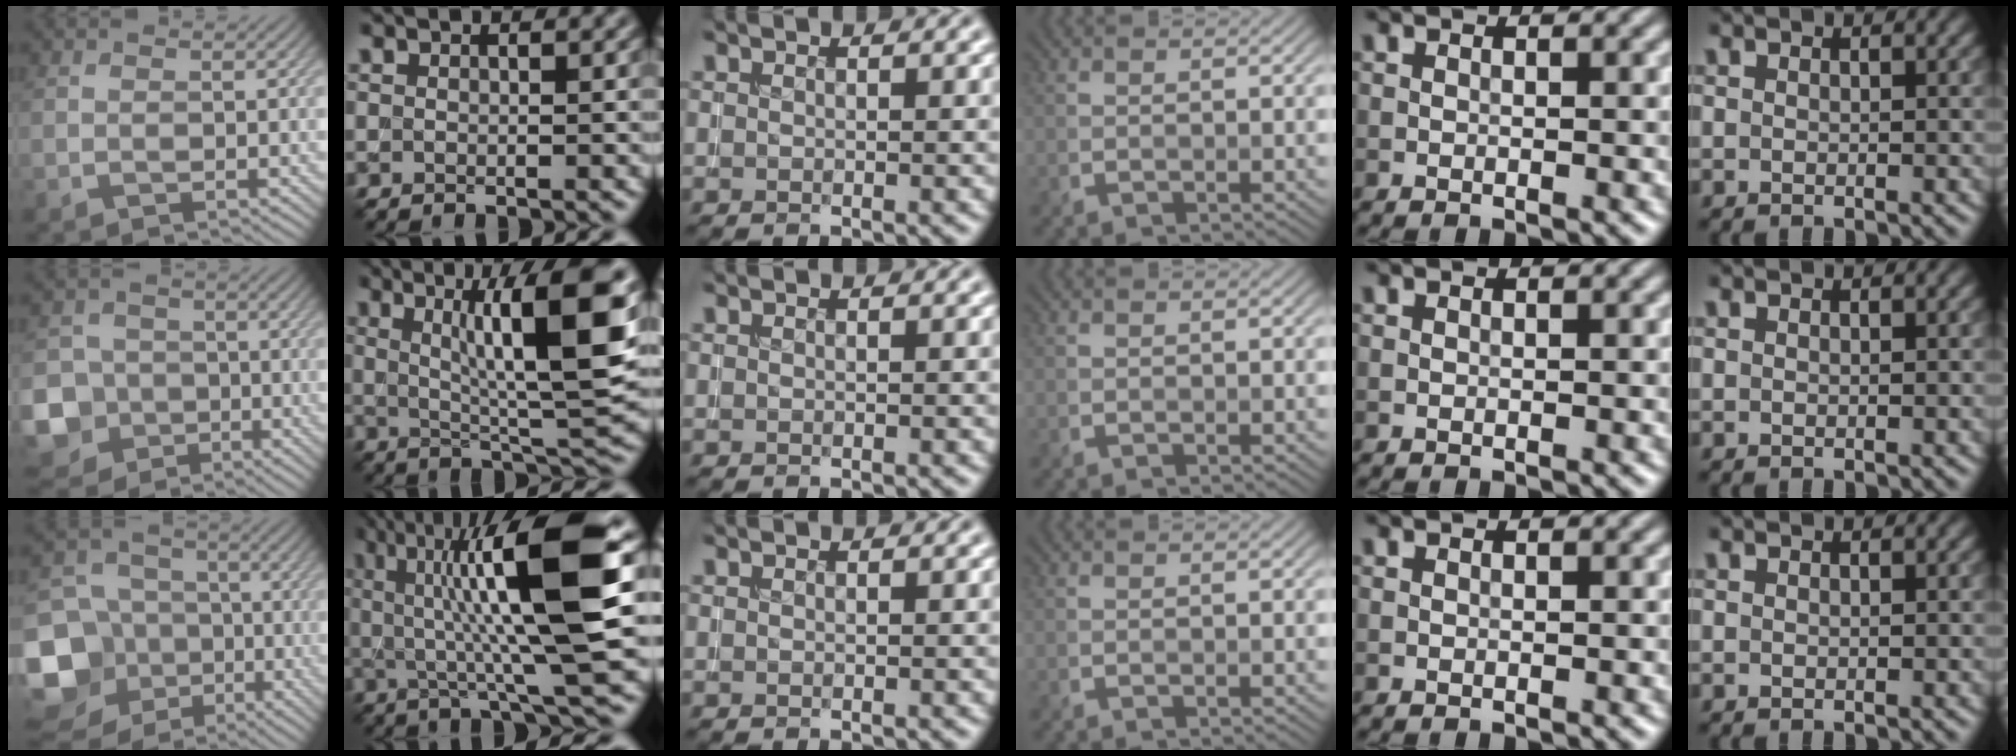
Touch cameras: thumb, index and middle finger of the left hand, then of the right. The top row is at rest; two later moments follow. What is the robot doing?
{"motion": "insert", "object": "coin"}